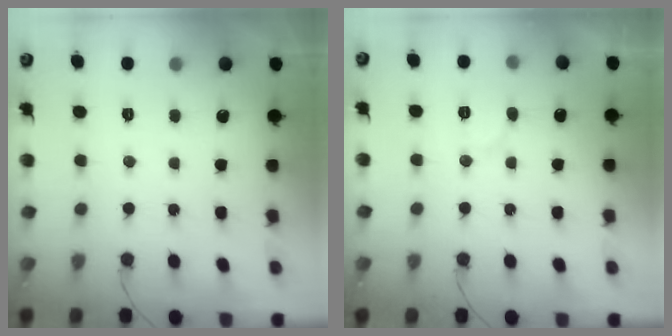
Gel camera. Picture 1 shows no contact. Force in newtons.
{"total": 7.2, "press": 7.1, "slide": 0.7}